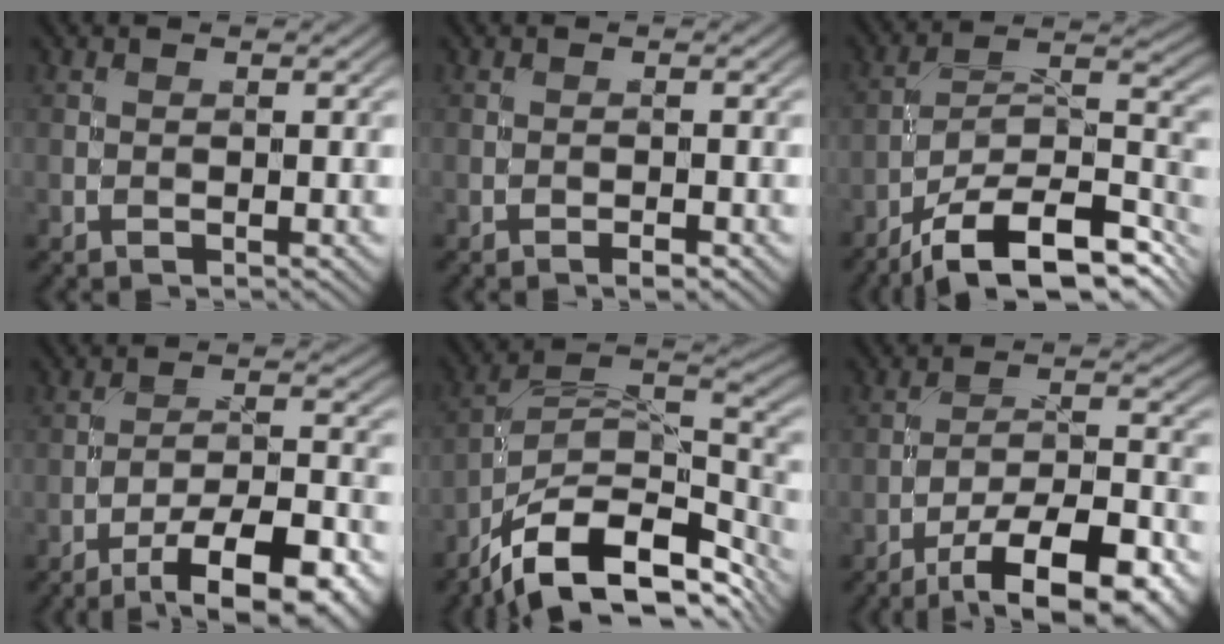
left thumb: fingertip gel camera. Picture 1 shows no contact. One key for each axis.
{"total": 1.0, "fx": -0.7, "fy": 0.3, "fz": 0.6, "tx": -0.009, "ty": 0.001, "tz": -0.013}
{"total": 14.8, "fx": -10.3, "fy": 5.2, "fz": 9.4, "tx": -0.176, "ty": -0.014, "tz": -0.166}
{"total": 12.1, "fx": -8.0, "fy": 3.3, "fz": 8.5, "tx": -0.138, "ty": -0.004, "tz": -0.118}
{"total": 14.3, "fx": -8.7, "fy": 6.3, "fz": 9.4, "tx": -0.193, "ty": -0.014, "tz": -0.144}
{"total": 13.3, "fx": -8.7, "fy": 3.9, "fz": 9.3, "tx": -0.151, "ty": -0.009, "tz": -0.133}